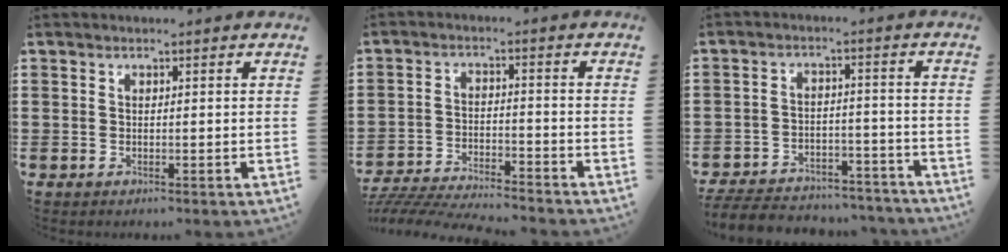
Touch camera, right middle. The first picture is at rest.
{"total": 5.6, "force": [-5.5, 0.3, 1.0], "torque": [-0.028, 0.000, -0.113]}
{"total": 6.4, "force": [-6.3, 1.0, 1.0], "torque": [-0.021, 0.012, -0.125]}